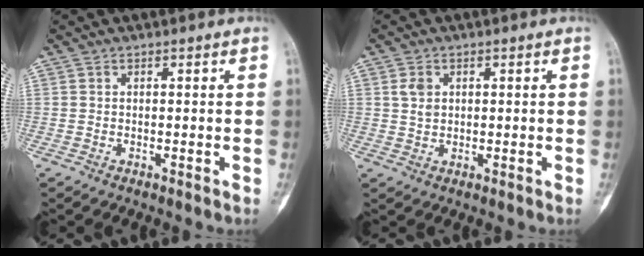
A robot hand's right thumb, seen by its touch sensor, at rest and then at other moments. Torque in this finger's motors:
{"motor_torque": [0.28, 0.25, 0.33, -0.10, 0.01]}